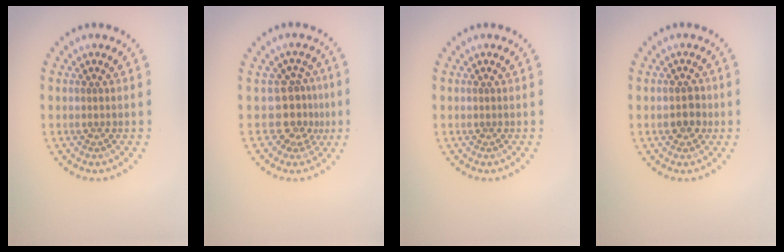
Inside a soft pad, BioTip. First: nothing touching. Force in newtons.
{"total": 3.0, "press": 2.1, "slide": 2.1}
{"total": 0.0}
{"total": 1.8, "press": 1.7, "slide": 0.4}